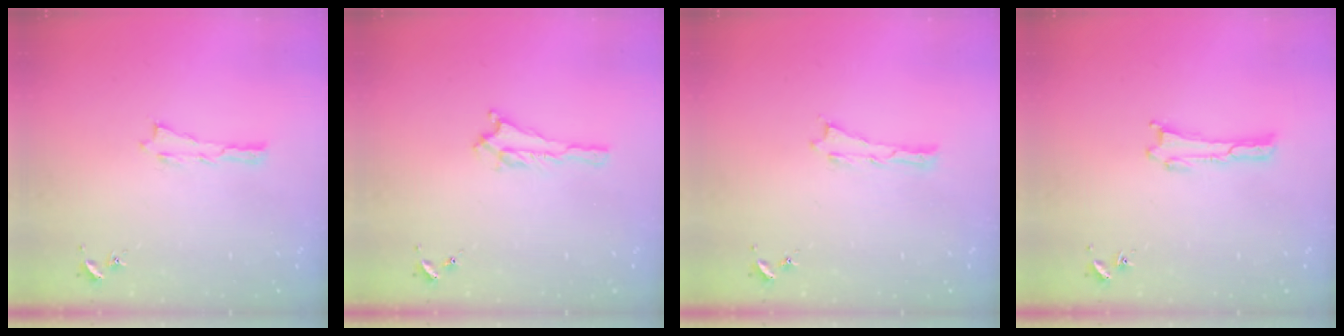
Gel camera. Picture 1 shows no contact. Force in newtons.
{"total": 1.5, "press": 1.4, "slide": 0.2}
{"total": 0.0}
{"total": 0.0}